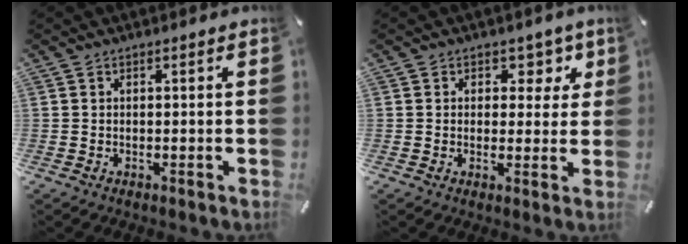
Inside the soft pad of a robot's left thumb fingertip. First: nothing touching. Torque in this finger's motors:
{"motor_torque": [0.31, -0.38, -0.05, 0.00, -0.01]}